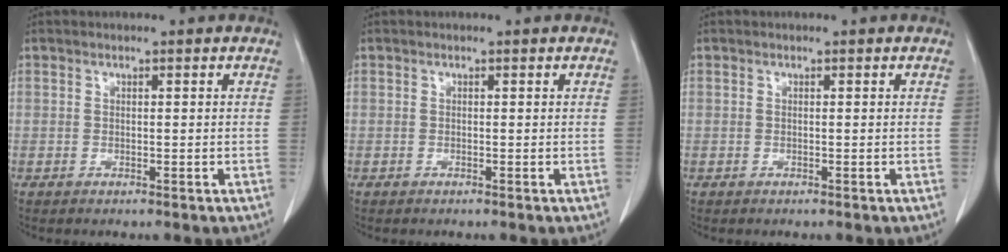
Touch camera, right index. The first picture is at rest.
{"total": 0.0}
{"total": 0.0}